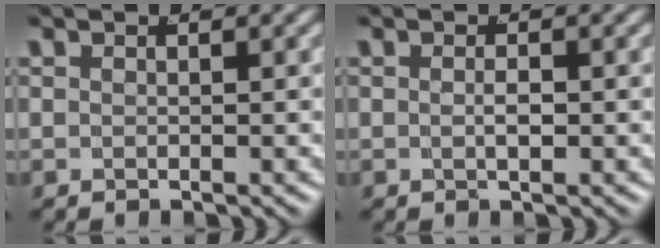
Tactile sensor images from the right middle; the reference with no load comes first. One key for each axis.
{"total": 1.0, "fx": -0.3, "fy": 0.1, "fz": 0.9, "tx": -0.017, "ty": -0.007, "tz": -0.001}